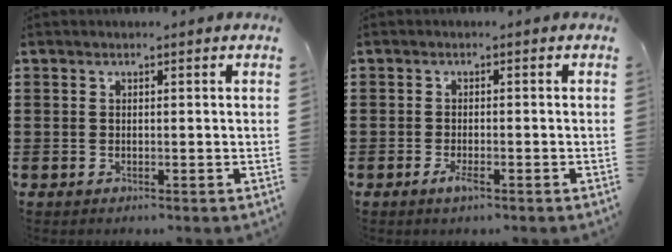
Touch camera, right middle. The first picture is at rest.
{"total": 2.1, "force": [-1.0, 0.5, 1.8], "torque": [-0.045, -0.006, -0.023]}